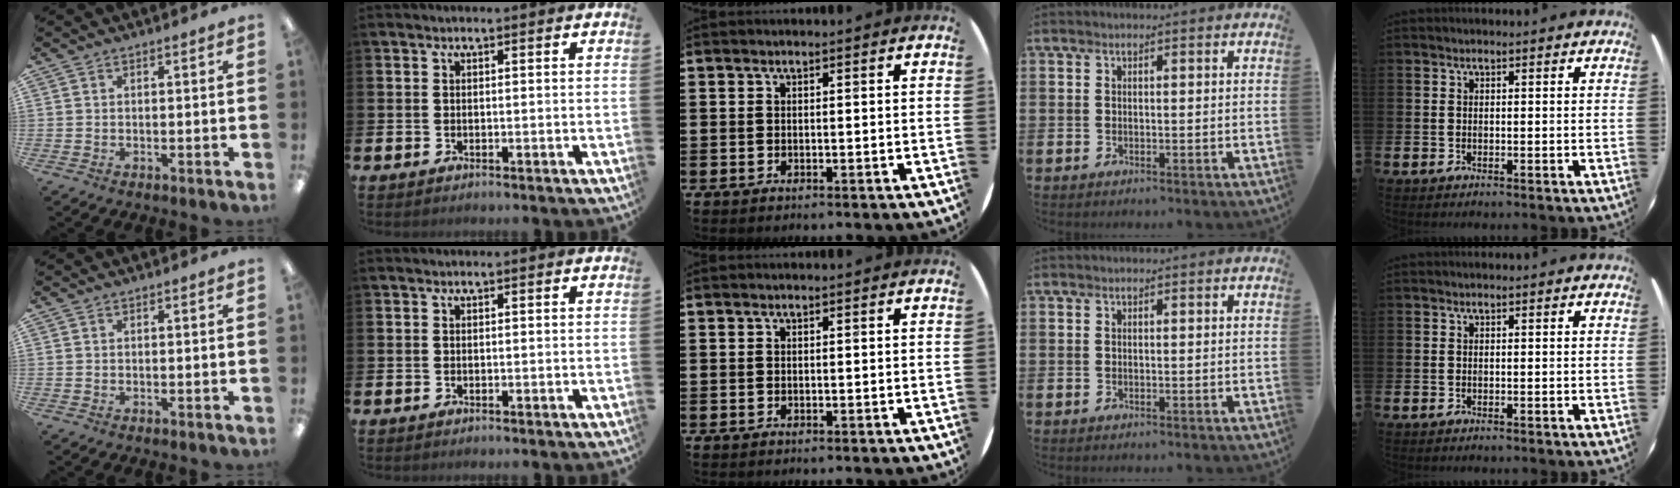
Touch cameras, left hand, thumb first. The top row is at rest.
{}